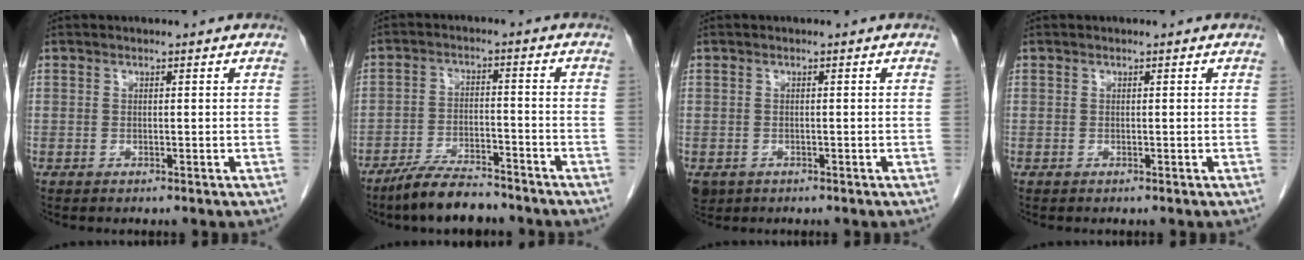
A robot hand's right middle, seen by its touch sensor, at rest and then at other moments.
{"total": 8.2, "force": [-7.1, 1.8, 3.7], "torque": [-0.070, -0.014, -0.126]}
{"total": 3.0, "force": [-1.6, 2.3, 1.0], "torque": [-0.021, -0.003, -0.021]}
{"total": 0.0}